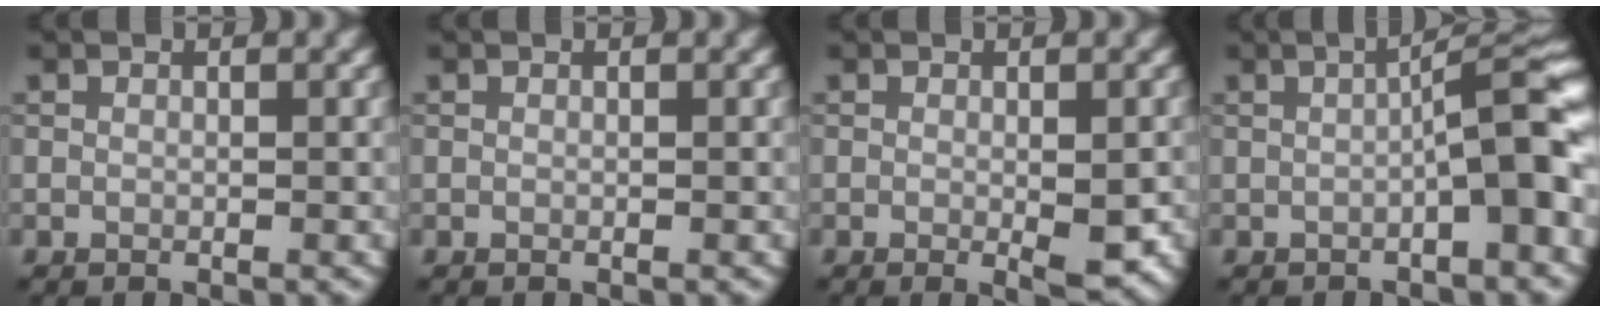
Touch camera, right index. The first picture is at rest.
{"total": 0.0}
{"total": 2.9, "force": [-0.5, 0.5, 2.8], "torque": [-0.041, -0.007, -0.005]}
{"total": 5.9, "force": [-1.2, 0.8, 5.7], "torque": [-0.078, 0.024, -0.022]}